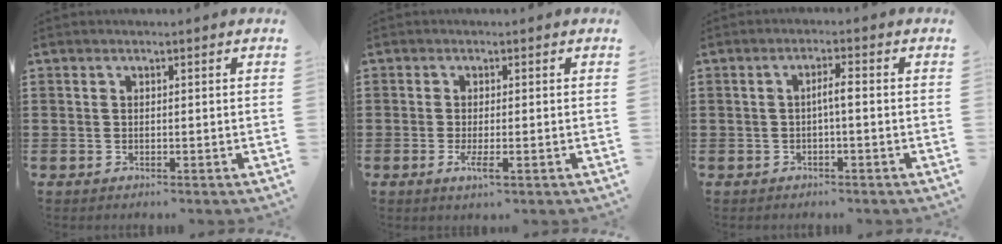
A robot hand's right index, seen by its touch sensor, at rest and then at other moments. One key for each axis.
{"total": 2.8, "fx": -1.0, "fy": 0.4, "fz": 2.6, "tx": -0.058, "ty": -0.012, "tz": -0.021}
{"total": 2.4, "fx": -0.4, "fy": 0.2, "fz": 2.3, "tx": -0.045, "ty": 0.003, "tz": -0.010}